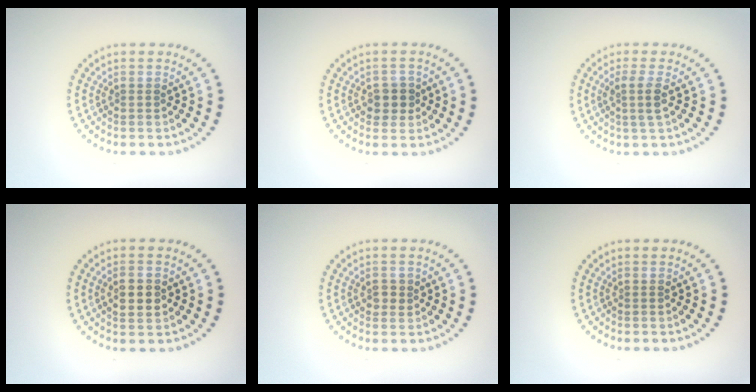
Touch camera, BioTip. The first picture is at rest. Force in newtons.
{"total": 2.2, "press": 2.1, "slide": 0.7}
{"total": 1.9, "press": 1.6, "slide": 1.1}
{"total": 2.1, "press": 2.0, "slide": 0.2}
{"total": 1.2, "press": 1.2, "slide": 0.2}
{"total": 0.0}